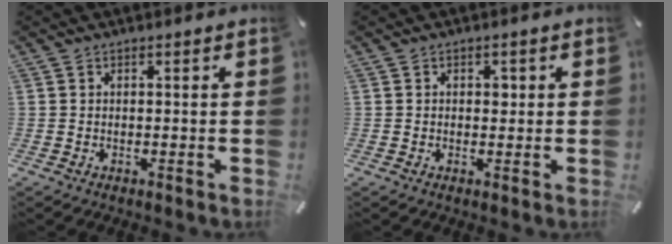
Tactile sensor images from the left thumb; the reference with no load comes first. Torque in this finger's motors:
{"motor_torque": [0.11, 0.35, 0.07, -0.33, 0.00]}